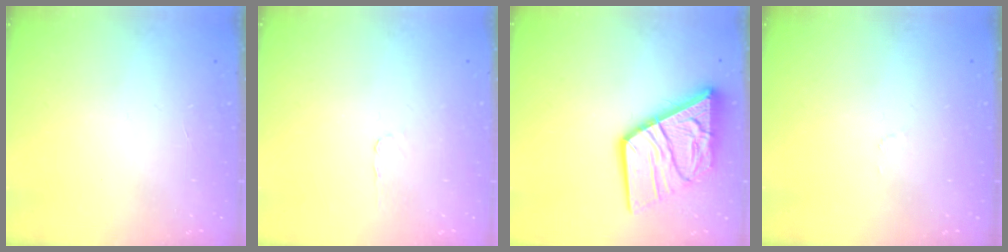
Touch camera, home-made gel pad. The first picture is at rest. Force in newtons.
{"total": 2.7, "press": 2.6, "slide": 0.3}
{"total": 16.1, "press": 16.0, "slide": 1.6}
{"total": 2.5, "press": 2.4, "slide": 0.3}